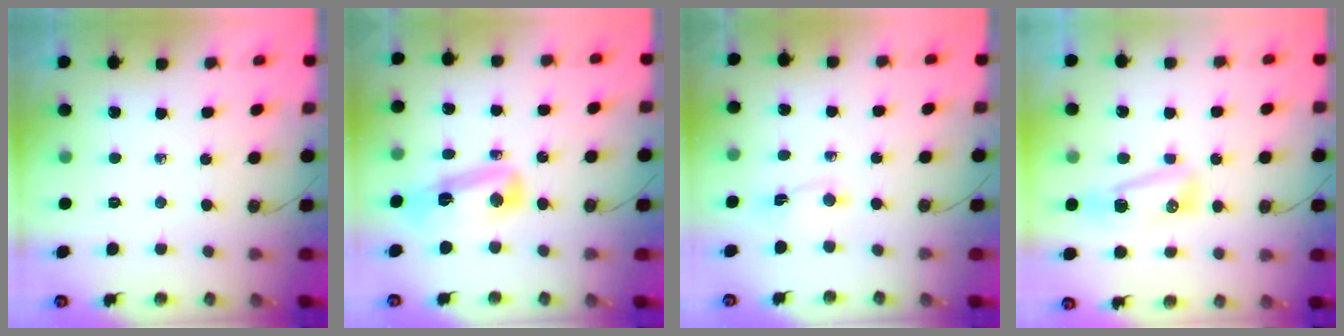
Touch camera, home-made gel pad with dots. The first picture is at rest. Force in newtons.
{"total": 12.1, "press": 11.2, "slide": 4.8}
{"total": 1.4, "press": 1.4, "slide": 0.1}
{"total": 17.6, "press": 11.6, "slide": 13.2}